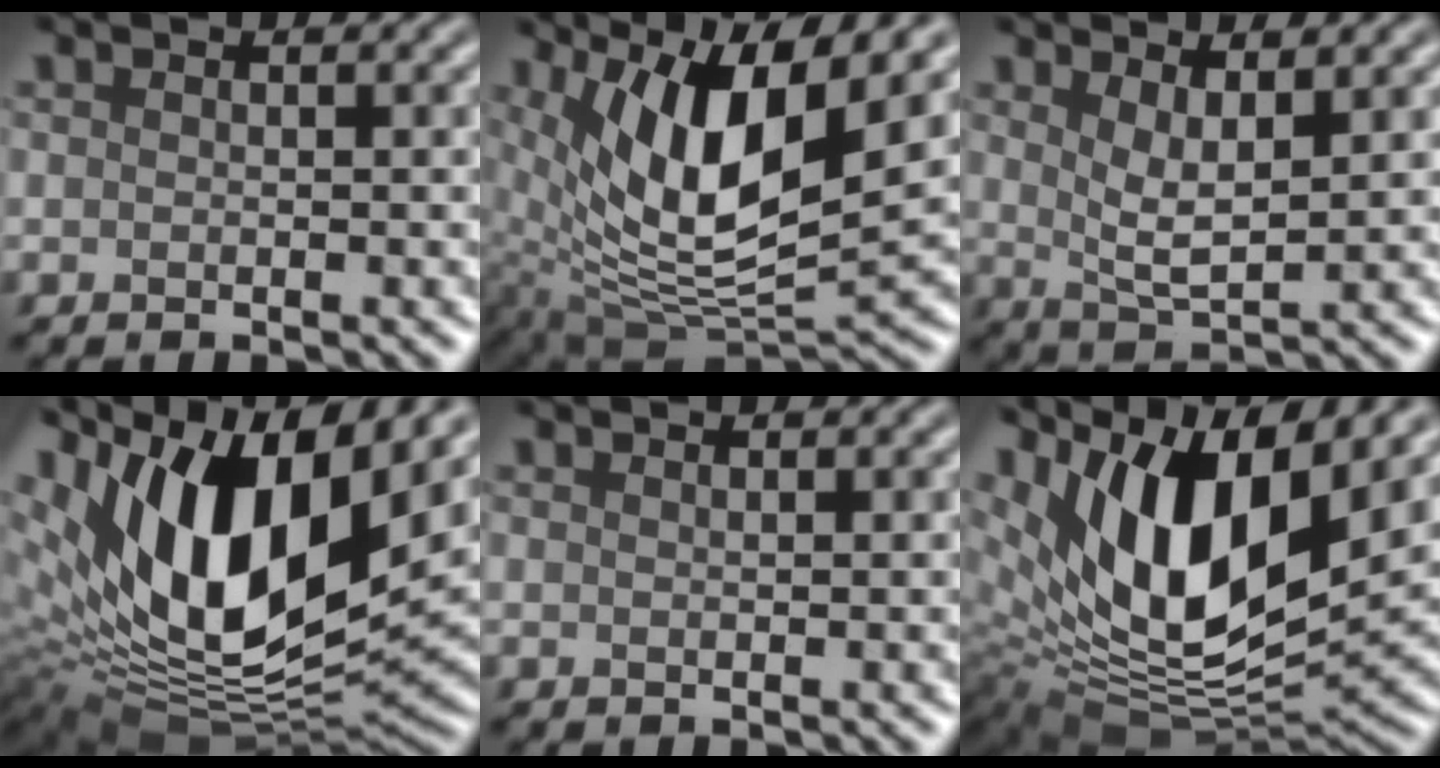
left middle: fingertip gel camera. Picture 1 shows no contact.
{"total": 12.6, "force": [5.2, 4.4, 10.6], "torque": [-0.186, -0.010, 0.097]}
{"total": 3.4, "force": [1.6, 1.0, 2.8], "torque": [-0.057, -0.010, 0.032]}
{"total": 16.0, "force": [6.0, 7.3, 12.9], "torque": [-0.242, 0.004, 0.101]}
{"total": 0.0}
{"total": 14.5, "force": [6.1, 6.6, 11.4], "torque": [-0.205, 0.004, 0.107]}